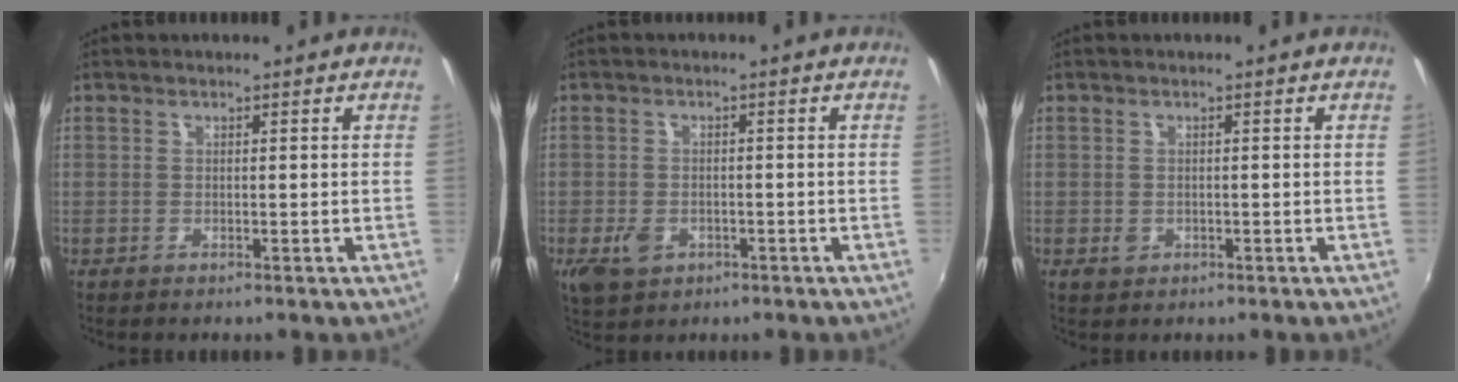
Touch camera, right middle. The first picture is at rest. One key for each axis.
{"total": 5.1, "fx": -2.2, "fy": 3.7, "fz": 2.7, "tx": -0.063, "ty": -0.006, "tz": -0.032}
{"total": 1.6, "fx": -0.5, "fy": 1.4, "fz": 0.7, "tx": -0.010, "ty": -0.001, "tz": -0.007}